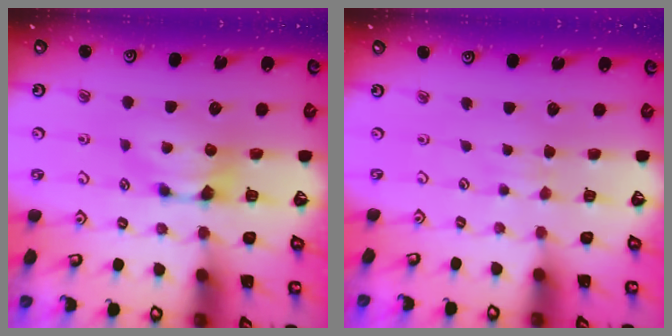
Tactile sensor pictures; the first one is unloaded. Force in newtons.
{"total": 3.9, "press": 3.9, "slide": 0.4}